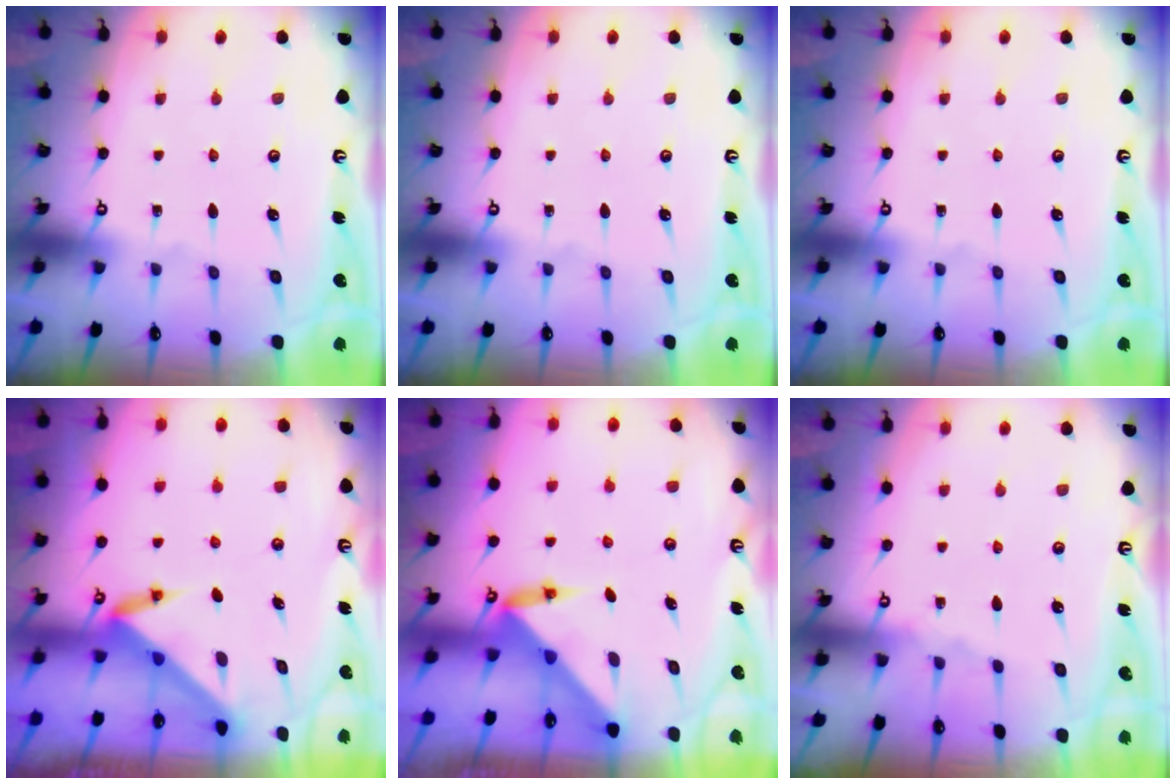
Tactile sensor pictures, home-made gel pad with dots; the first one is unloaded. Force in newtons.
{"total": 0.0}
{"total": 0.0}
{"total": 3.3, "press": 3.3, "slide": 0.2}
{"total": 3.5, "press": 3.5, "slide": 0.2}
{"total": 3.8, "press": 3.8, "slide": 0.7}